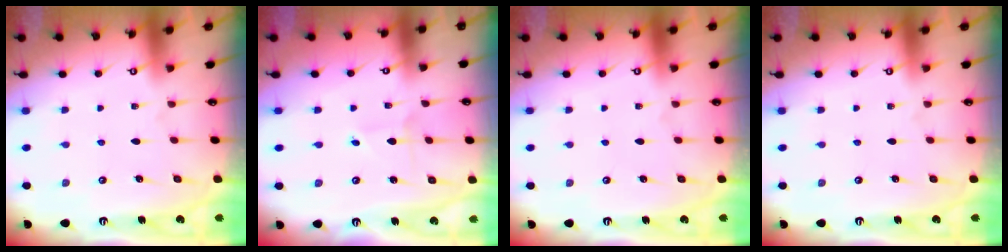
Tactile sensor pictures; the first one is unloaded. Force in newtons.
{"total": 2.0, "press": 2.0, "slide": 0.1}
{"total": 0.0}
{"total": 0.0}